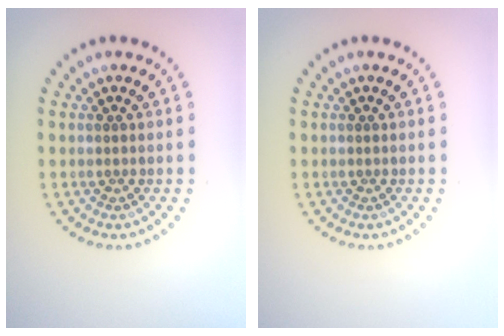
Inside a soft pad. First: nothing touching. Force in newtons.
{"total": 0.0}